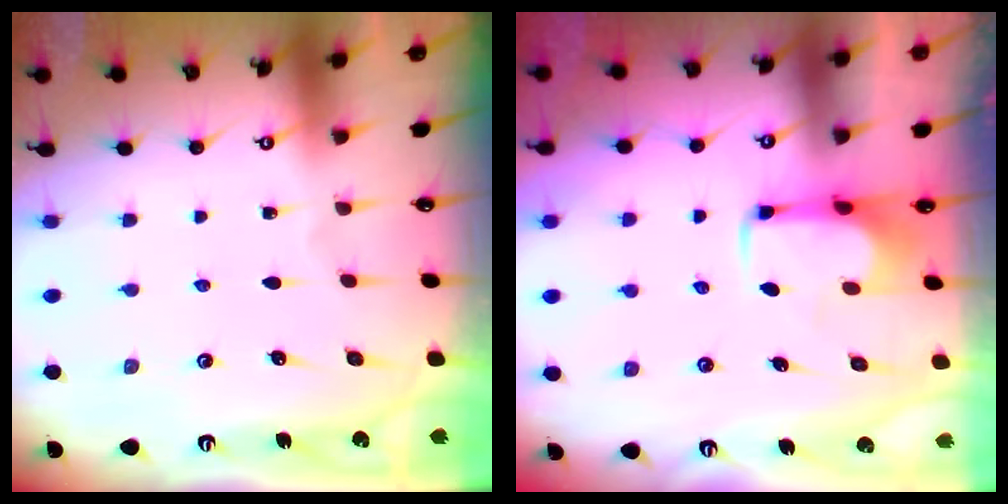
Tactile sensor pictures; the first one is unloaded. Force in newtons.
{"total": 1.6, "press": 1.5, "slide": 0.5}